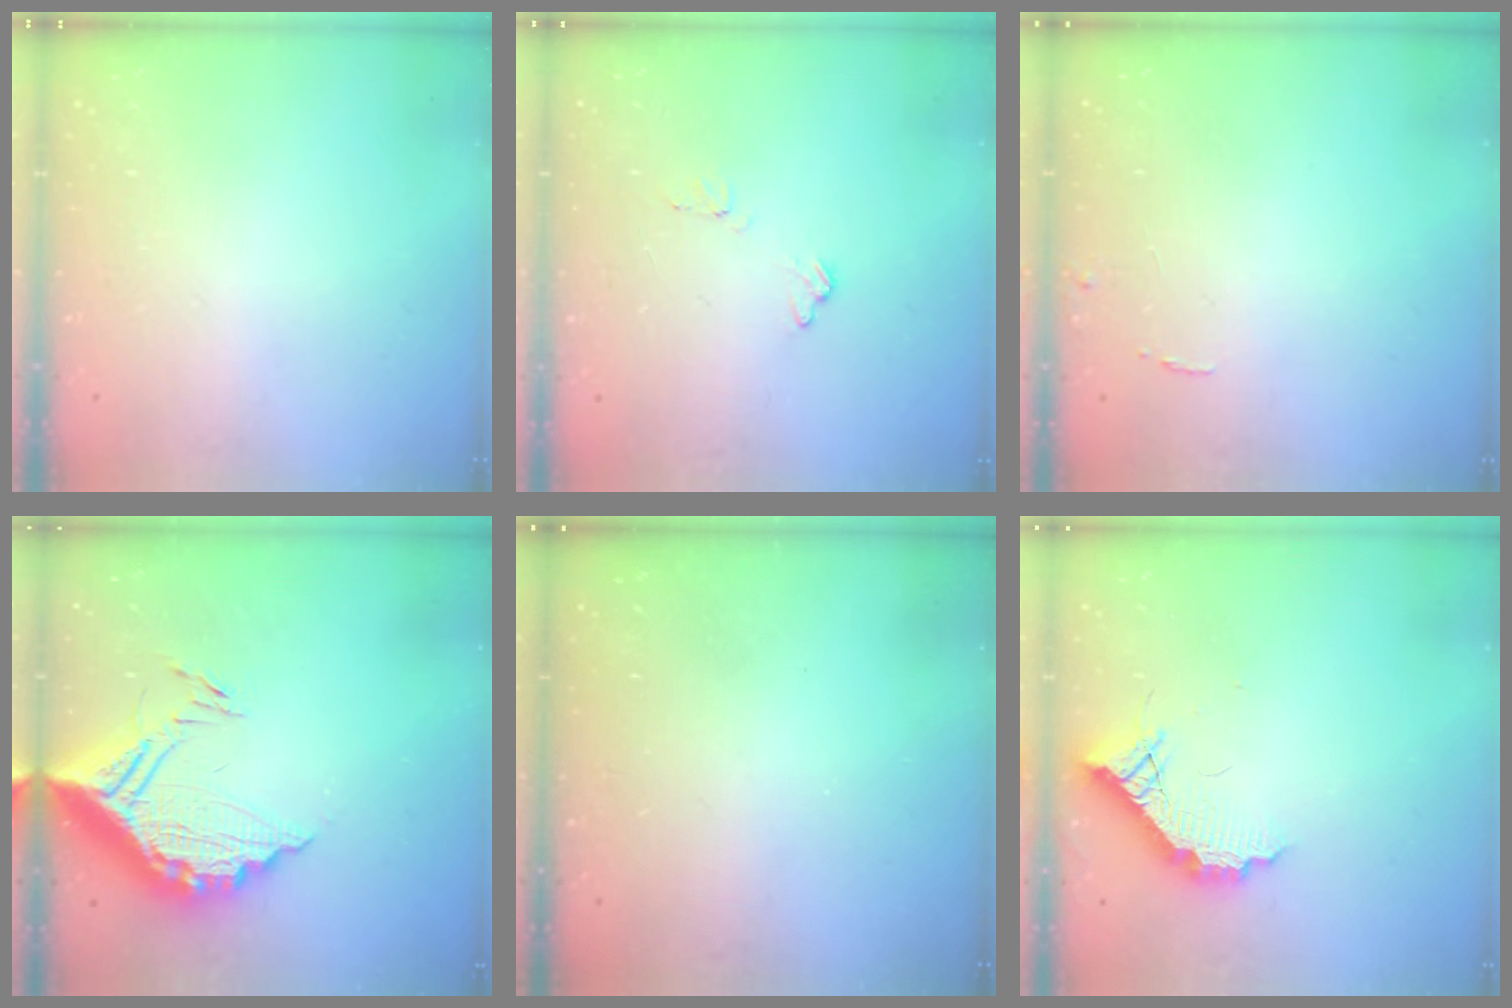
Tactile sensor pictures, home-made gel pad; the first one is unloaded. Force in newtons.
{"total": 6.9, "press": 6.9, "slide": 0.6}
{"total": 6.0, "press": 6.0, "slide": 0.4}
{"total": 16.3, "press": 16.3, "slide": 1.3}
{"total": 3.1, "press": 3.1, "slide": 0.1}
{"total": 10.1, "press": 10.1, "slide": 0.6}